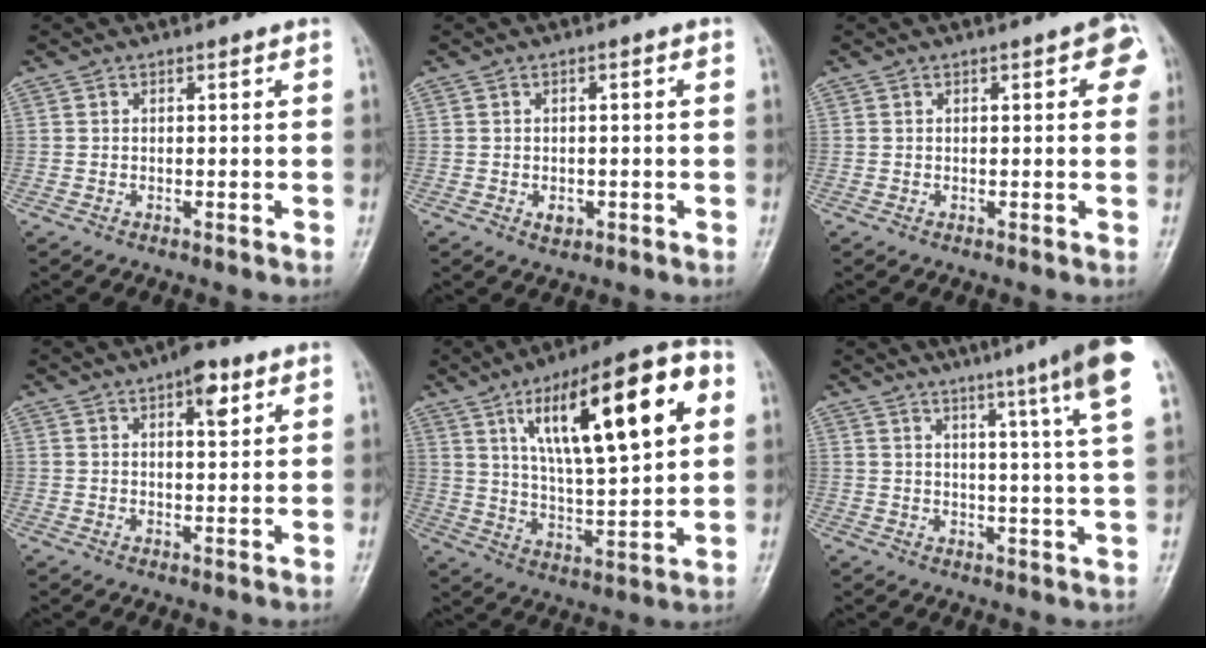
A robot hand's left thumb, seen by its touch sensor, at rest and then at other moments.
{"total": 2.2, "force": [-0.9, 1.5, 1.4], "torque": [-0.012, 0.006, -0.013]}
{"total": 4.4, "force": [1.4, 1.5, 3.9], "torque": [-0.030, 0.003, 0.006]}
{"total": 5.4, "force": [2.7, 2.2, 4.1], "torque": [-0.045, -0.008, 0.034]}
{"total": 23.5, "force": [8.5, 7.5, 20.6], "torque": [-0.296, -0.005, 0.134]}
{"total": 14.1, "force": [9.2, -0.8, 10.7], "torque": [-0.146, -0.038, 0.100]}